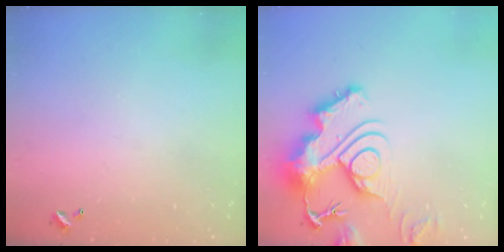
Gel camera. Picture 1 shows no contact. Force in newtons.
{"total": 17.0, "press": 16.9, "slide": 1.8}